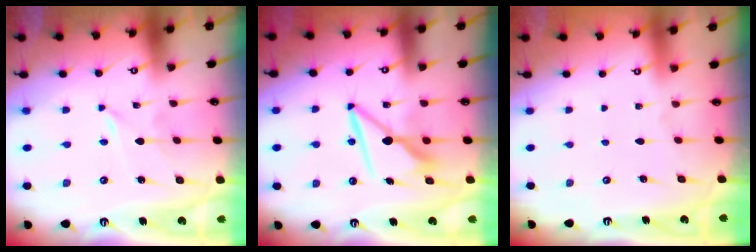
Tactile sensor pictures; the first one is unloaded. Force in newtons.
{"total": 8.5, "press": 8.5, "slide": 0.6}
{"total": 0.0}